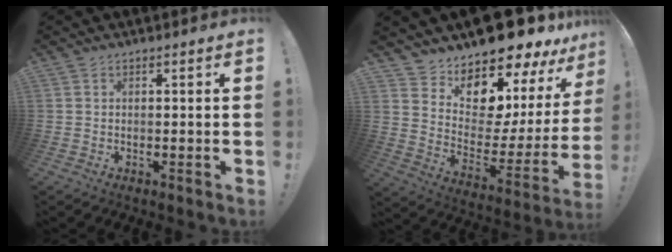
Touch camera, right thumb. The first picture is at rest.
{"total": 13.4, "force": [11.5, 5.0, 4.9], "torque": [-0.073, -0.125, 0.201]}